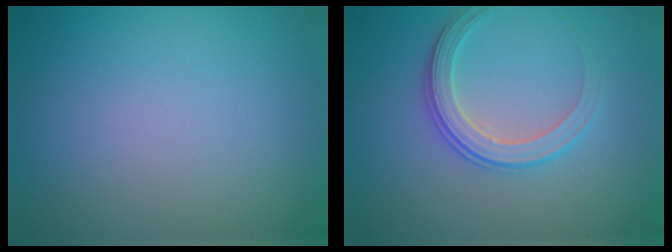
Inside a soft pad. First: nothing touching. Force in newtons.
{"total": 3.0, "press": 2.8, "slide": 0.9}